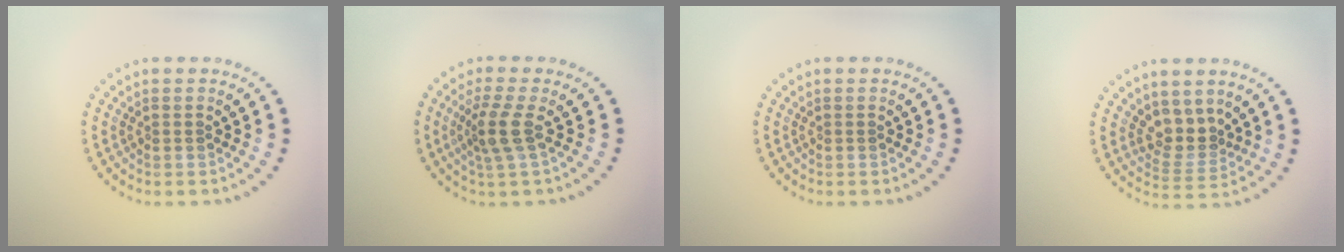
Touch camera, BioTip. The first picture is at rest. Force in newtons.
{"total": 2.6, "press": 2.1, "slide": 1.7}
{"total": 0.0}
{"total": 3.0, "press": 2.2, "slide": 2.0}